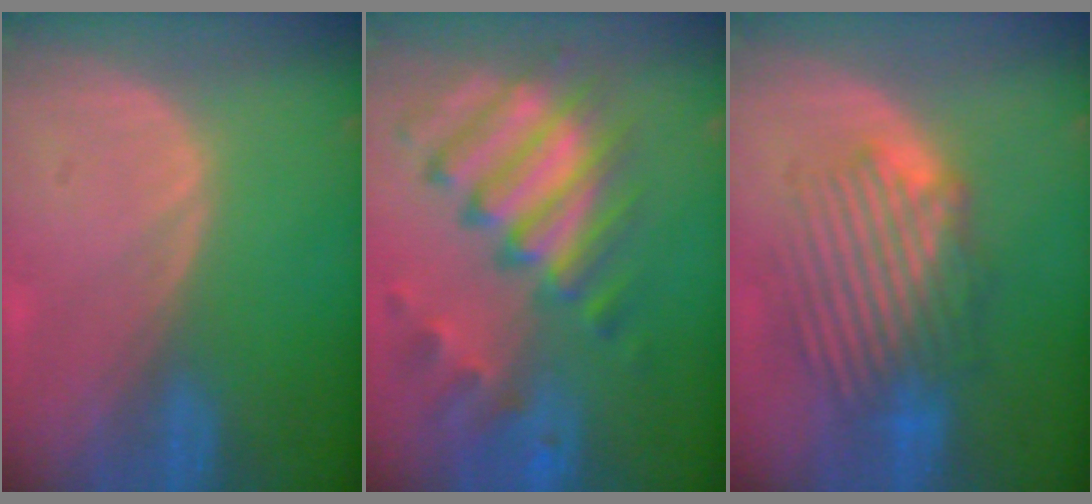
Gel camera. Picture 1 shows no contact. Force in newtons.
{"total": 11.4, "press": 9.9, "slide": 5.7}
{"total": 8.8, "press": 8.4, "slide": 2.6}